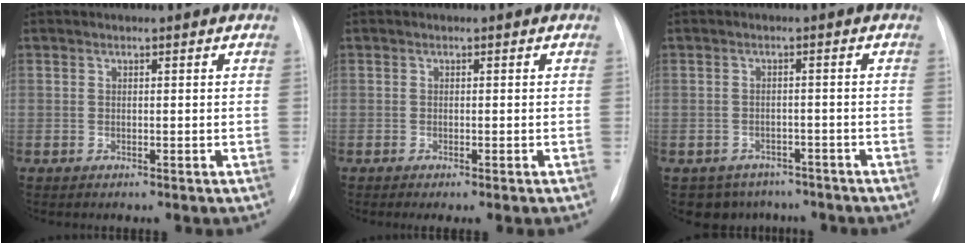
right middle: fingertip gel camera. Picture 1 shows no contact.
{"total": 1.7, "force": [-1.1, -0.2, 1.2], "torque": [-0.018, -0.005, -0.014]}
{"total": 5.9, "force": [-4.6, 3.6, 0.2], "torque": [0.002, 0.014, -0.057]}